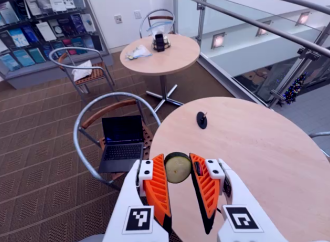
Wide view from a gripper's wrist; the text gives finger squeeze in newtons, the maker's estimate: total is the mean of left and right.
{"total": 8.0, "left": 7.4, "right": 8.5}